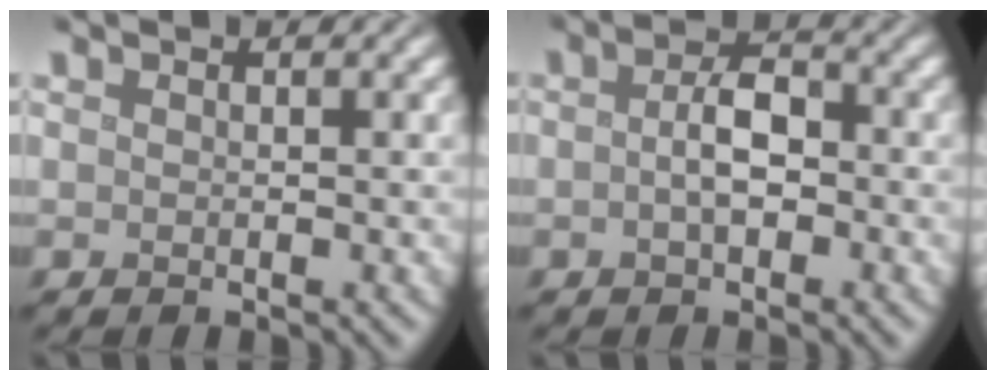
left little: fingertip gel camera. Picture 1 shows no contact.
{"total": 3.0, "force": [-0.5, 1.6, 2.5], "torque": [-0.048, 0.004, -0.014]}